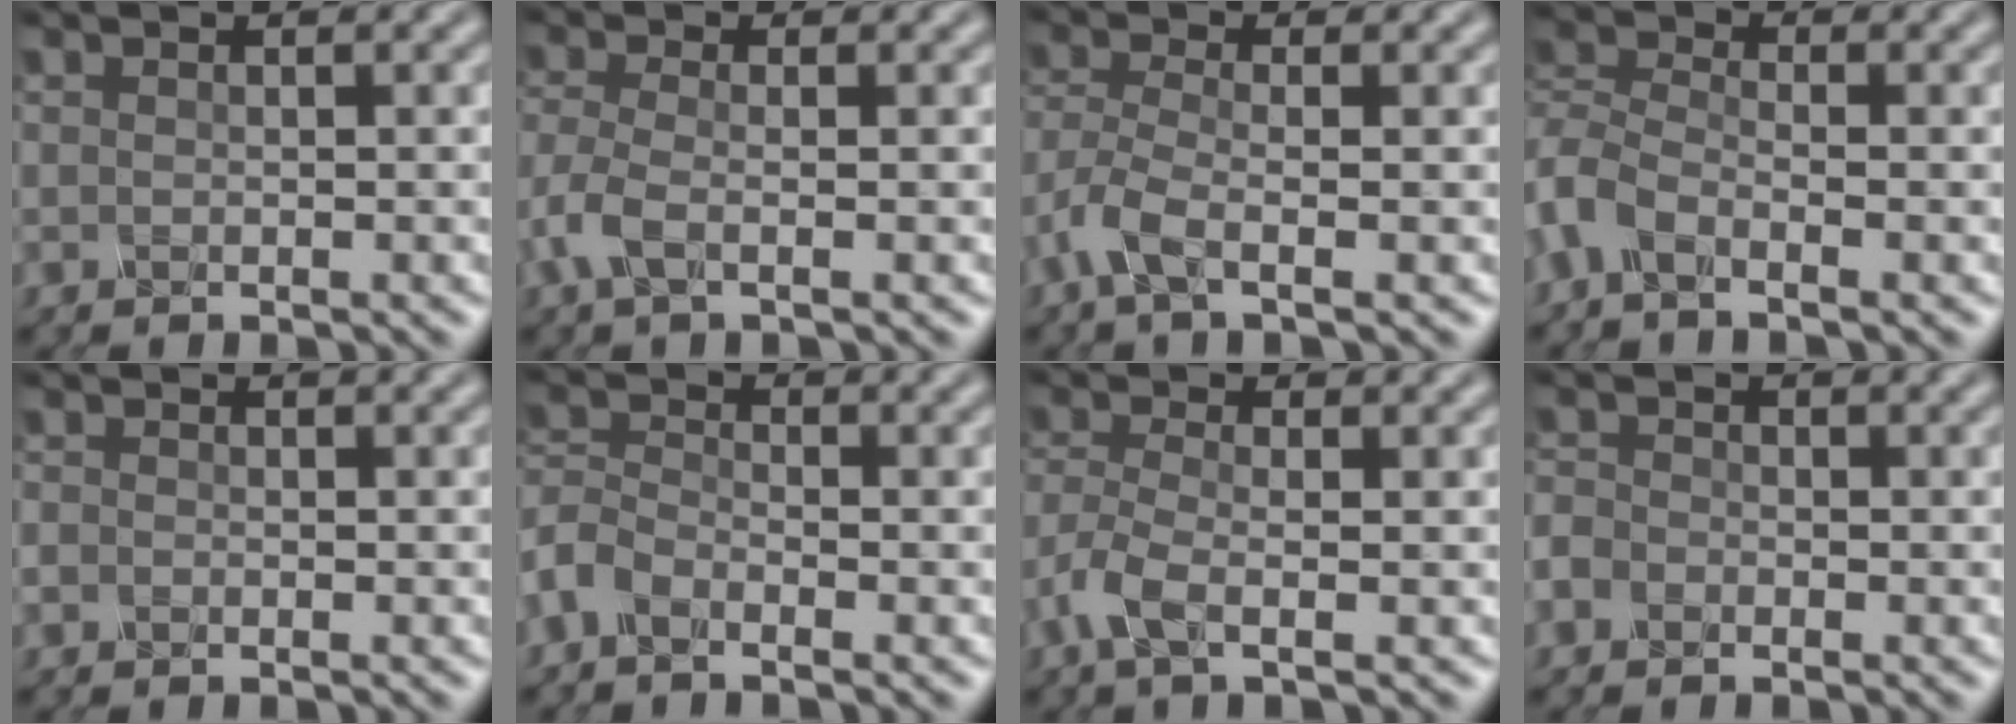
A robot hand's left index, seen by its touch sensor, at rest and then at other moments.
{"total": 2.0, "force": [-1.3, 0.3, 1.5], "torque": [-0.059, -0.002, -0.019]}
{"total": 3.1, "force": [-2.1, 0.7, 2.2], "torque": [-0.076, -0.005, -0.037]}
{"total": 3.3, "force": [-2.6, 1.3, 1.6], "torque": [-0.053, 0.002, -0.052]}
{"total": 0.8, "force": [-0.5, -0.3, -0.6], "torque": [-0.003, -0.002, 0.011]}
{"total": 2.6, "force": [-2.2, 1.0, 0.9], "torque": [-0.043, 0.001, -0.041]}
{"total": 2.9, "force": [-1.8, 0.6, 2.2], "torque": [-0.076, -0.003, -0.029]}
{"total": 1.2, "force": [-1.1, 0.4, -0.4], "torque": [-0.011, 0.002, -0.012]}